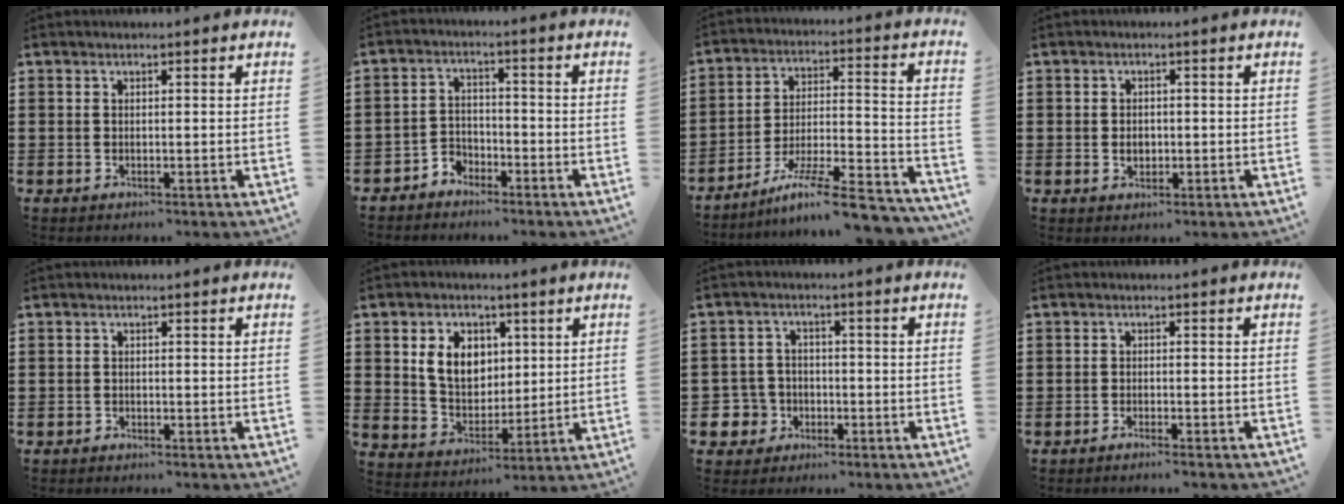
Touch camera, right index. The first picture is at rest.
{"total": 3.2, "force": [-2.8, 1.5, 0.1], "torque": [-0.012, 0.006, -0.061]}
{"total": 10.6, "force": [-8.5, 0.7, 6.3], "torque": [-0.100, 0.011, -0.164]}
{"total": 1.7, "force": [-0.2, 1.3, 1.1], "torque": [-0.024, 0.006, -0.005]}
{"total": 0.8, "force": [-0.7, 0.3, 0.0], "torque": [-0.001, 0.004, -0.016]}
{"total": 7.7, "force": [2.2, 5.9, 4.4], "torque": [-0.101, 0.010, 0.035]}
{"total": 4.8, "force": [-1.9, 4.2, 1.3], "torque": [-0.063, 0.001, -0.044]}
{"total": 1.3, "force": [-1.2, -0.1, 0.4], "torque": [-0.008, 0.001, -0.023]}